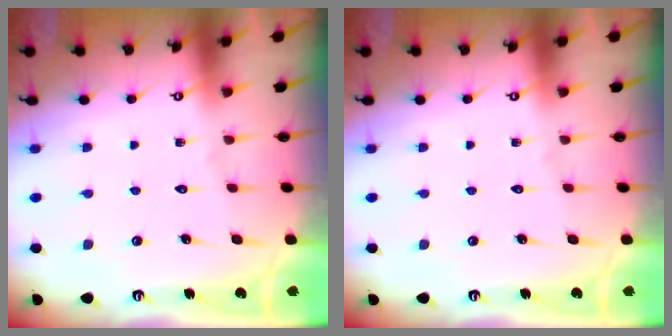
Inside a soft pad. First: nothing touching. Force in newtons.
{"total": 0.0}